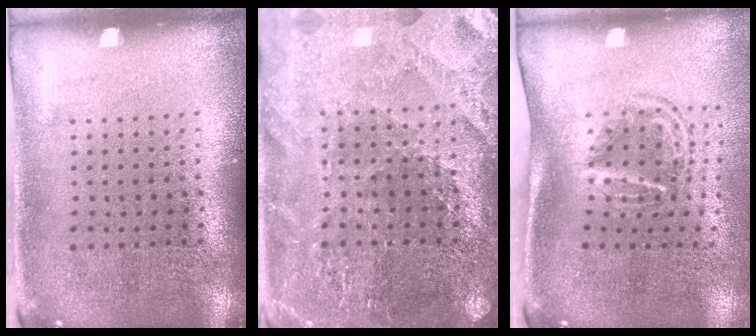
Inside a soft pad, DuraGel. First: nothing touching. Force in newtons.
{"total": 2.7, "press": 2.7, "slide": 0.3}
{"total": 1.8, "press": 1.2, "slide": 1.3}